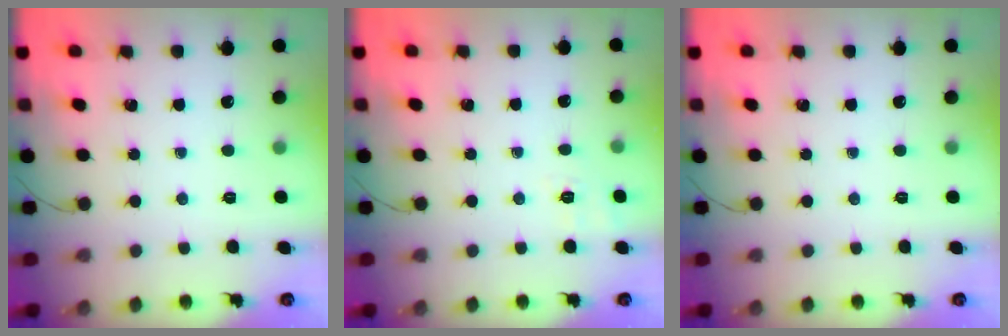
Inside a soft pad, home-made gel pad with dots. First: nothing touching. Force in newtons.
{"total": 2.7, "press": 1.6, "slide": 2.1}
{"total": 0.0}